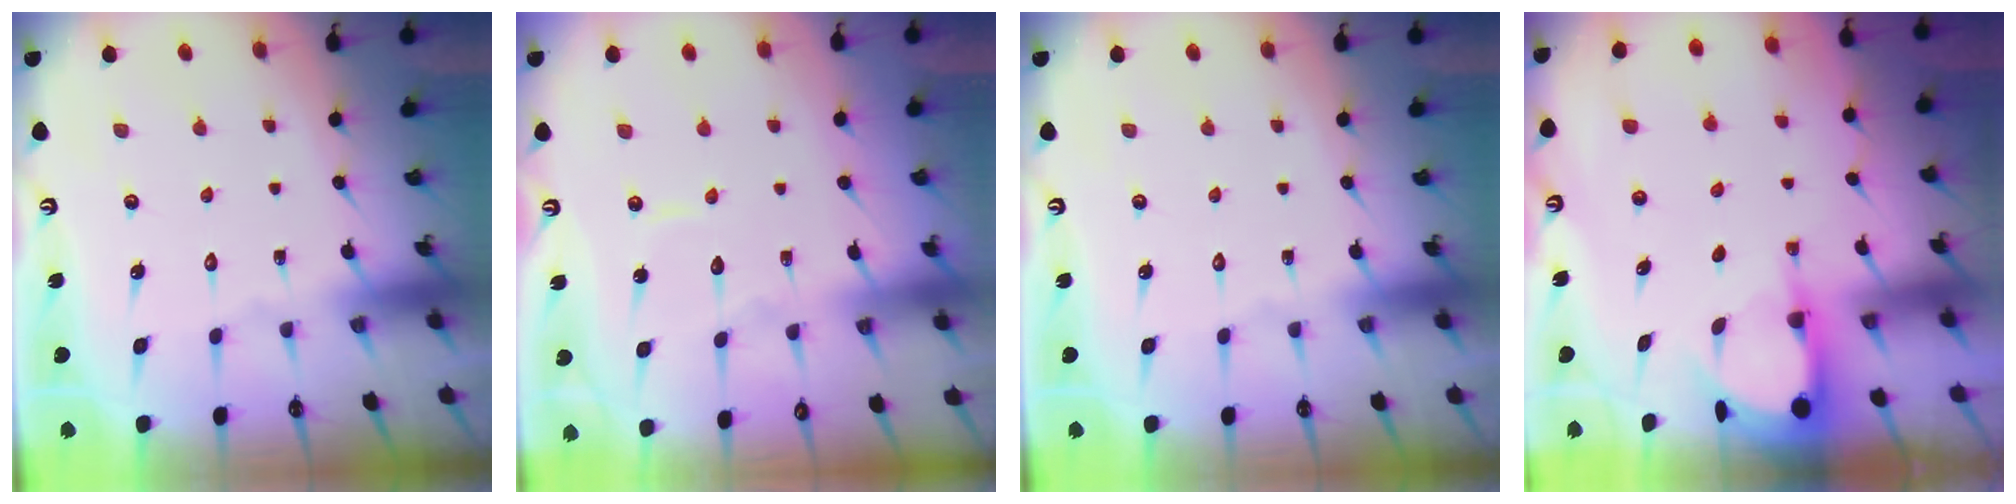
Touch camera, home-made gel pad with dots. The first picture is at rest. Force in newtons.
{"total": 5.2, "press": 5.2, "slide": 0.2}
{"total": 0.0}
{"total": 3.9, "press": 3.9, "slide": 0.3}